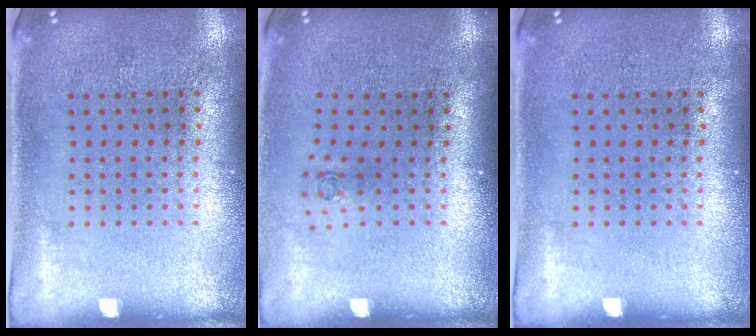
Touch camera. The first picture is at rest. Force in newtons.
{"total": 0.7, "press": 0.3, "slide": 0.7}
{"total": 0.0}